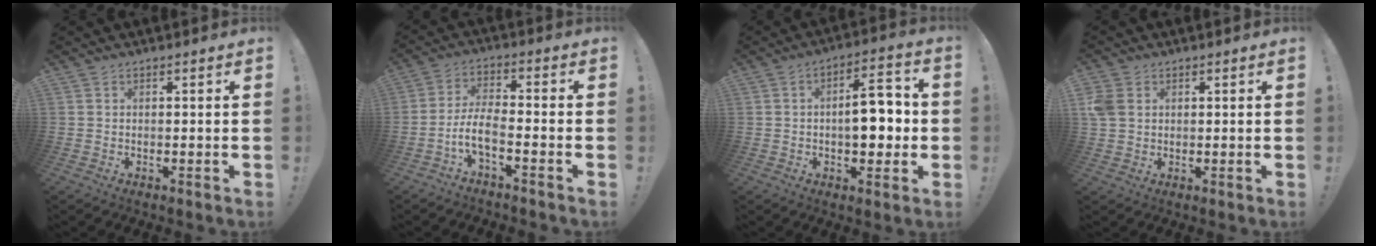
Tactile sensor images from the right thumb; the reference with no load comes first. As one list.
[{"total": 7.7, "force": [-4.2, 2.6, 5.9], "torque": [-0.122, 0.006, -0.077]}, {"total": 11.5, "force": [-0.8, 6.0, 9.8], "torque": [-0.134, 0.012, -0.017]}, {"total": 5.5, "force": [1.5, 4.3, 3.1], "torque": [-0.065, 0.007, 0.035]}]